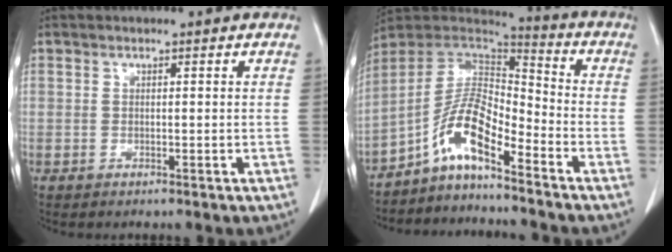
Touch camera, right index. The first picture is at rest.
{"total": 10.0, "force": [-6.2, 2.1, 7.6], "torque": [-0.152, 0.023, -0.118]}